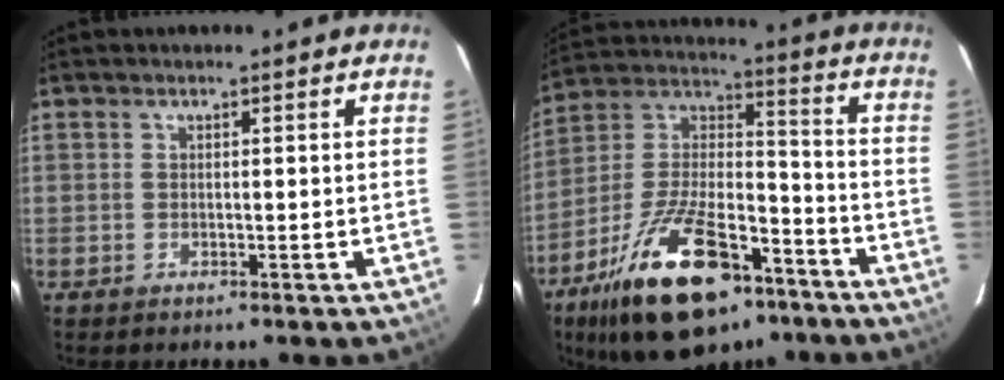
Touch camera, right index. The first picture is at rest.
{"total": 24.5, "force": [-14.7, 11.1, 16.2], "torque": [-0.309, 0.002, -0.236]}